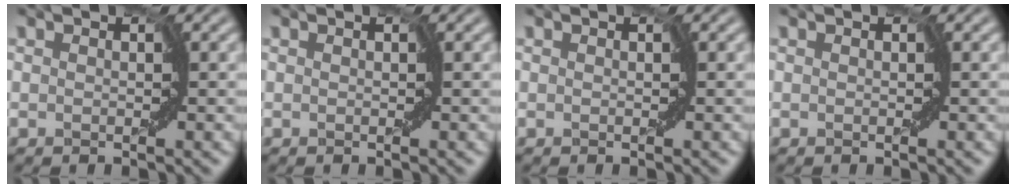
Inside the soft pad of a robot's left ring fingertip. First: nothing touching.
{"total": 0.0}
{"total": 0.0}
{"total": 0.0}